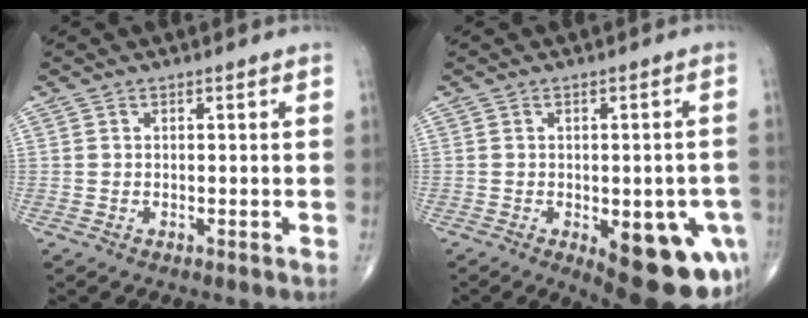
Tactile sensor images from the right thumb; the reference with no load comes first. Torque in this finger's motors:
{"motor_torque": [1.97, 2.09, 0.97, -1.05, 0.35]}